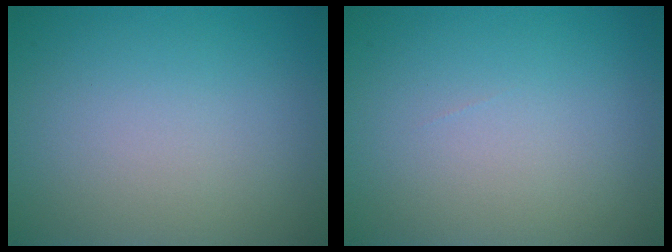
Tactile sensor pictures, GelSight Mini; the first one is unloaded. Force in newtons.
{"total": 0.0}